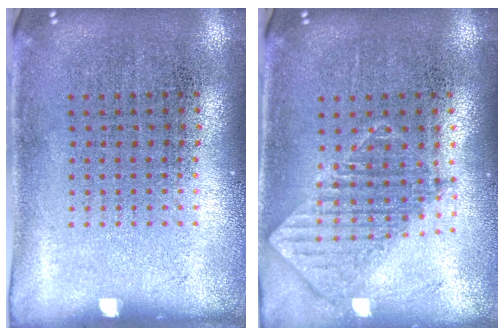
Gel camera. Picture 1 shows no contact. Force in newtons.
{"total": 1.0, "press": 1.0, "slide": 0.2}